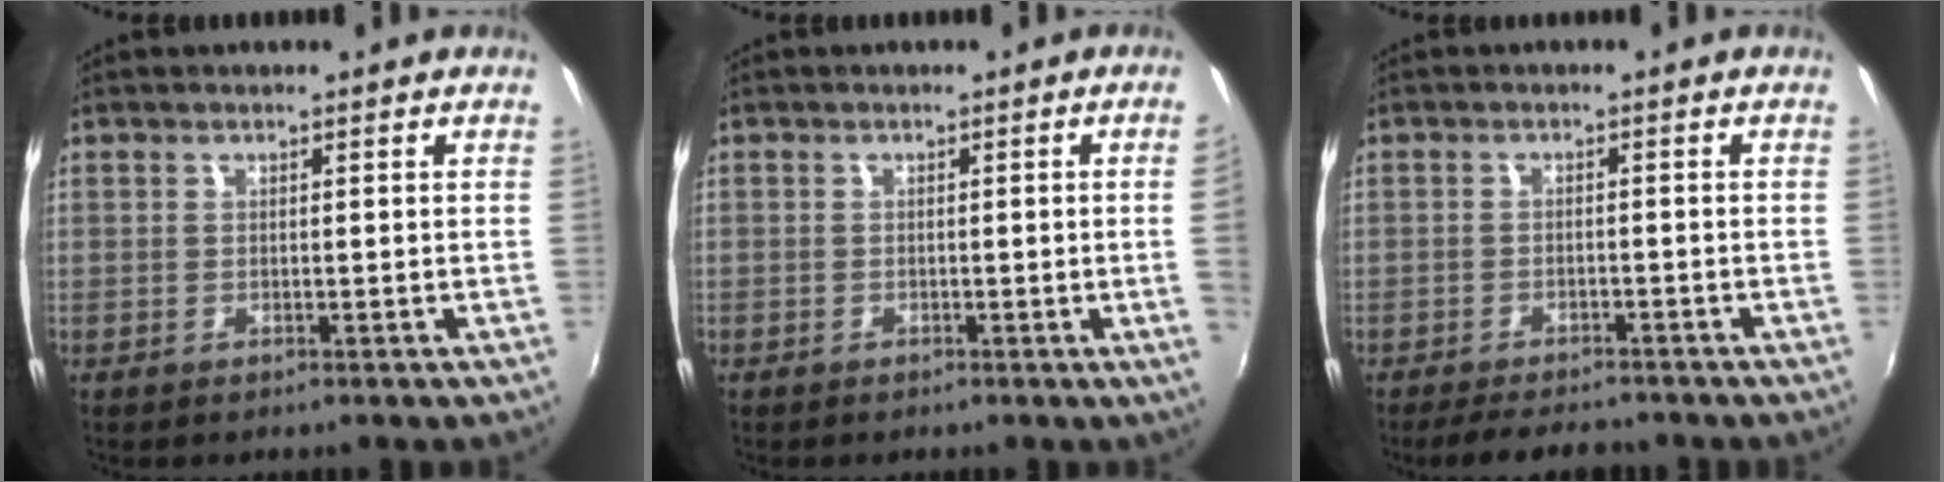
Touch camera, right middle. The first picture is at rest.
{"total": 2.0, "force": [-0.3, -1.1, 1.6], "torque": [-0.025, -0.012, -0.001]}
{"total": 7.2, "force": [-6.3, 2.2, 2.8], "torque": [-0.072, -0.006, -0.095]}